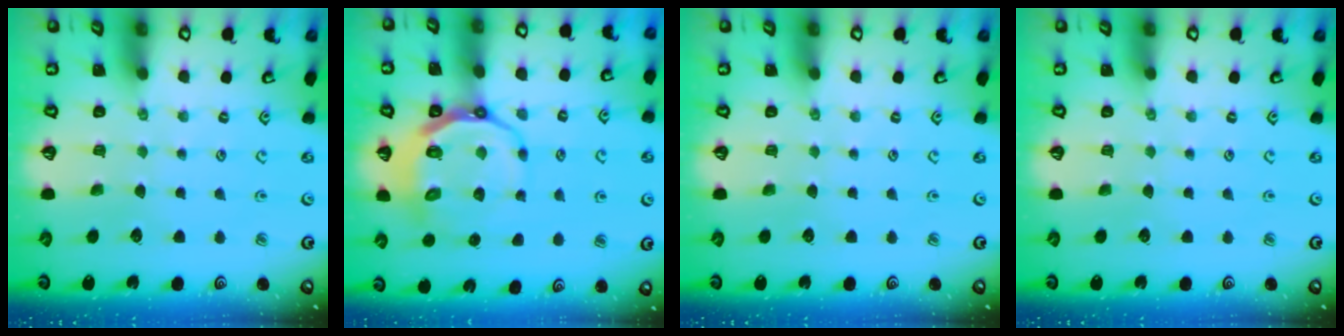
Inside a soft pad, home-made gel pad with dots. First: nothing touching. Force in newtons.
{"total": 10.1, "press": 9.6, "slide": 3.2}
{"total": 0.0}
{"total": 0.0}